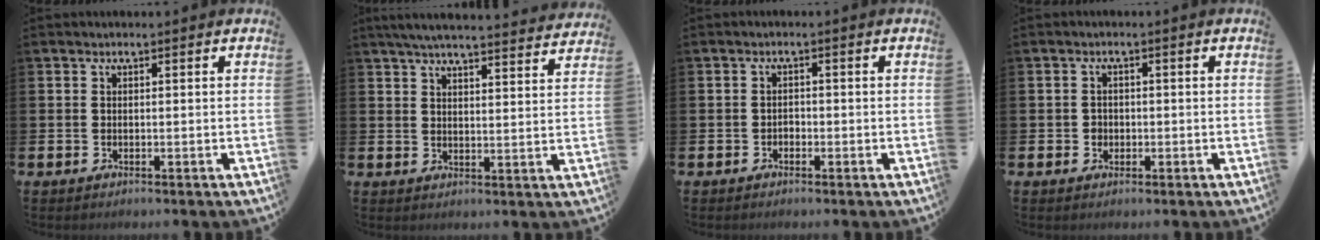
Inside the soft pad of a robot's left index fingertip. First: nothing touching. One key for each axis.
{"total": 5.5, "fx": 5.3, "fy": 0.1, "fz": 1.3, "tx": -0.038, "ty": -0.030, "tz": 0.094}
{"total": 1.0, "fx": -0.7, "fy": 0.7, "fz": 0.1, "tx": 0.001, "ty": 0.000, "tz": -0.016}
{"total": 1.4, "fx": 0.0, "fy": 1.4, "fz": 0.2, "tx": 0.005, "ty": 0.003, "tz": -0.005}